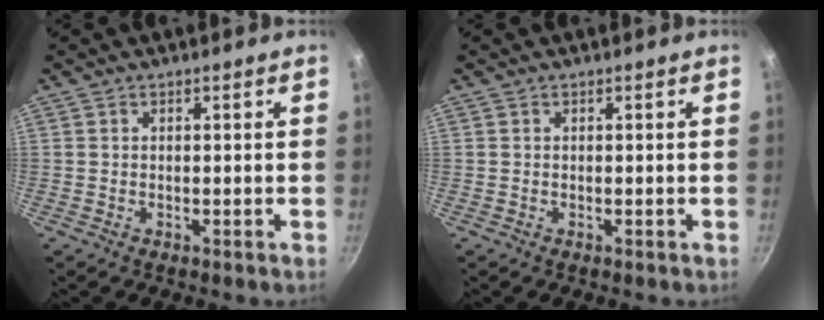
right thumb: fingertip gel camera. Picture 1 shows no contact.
{"total": 0.0}